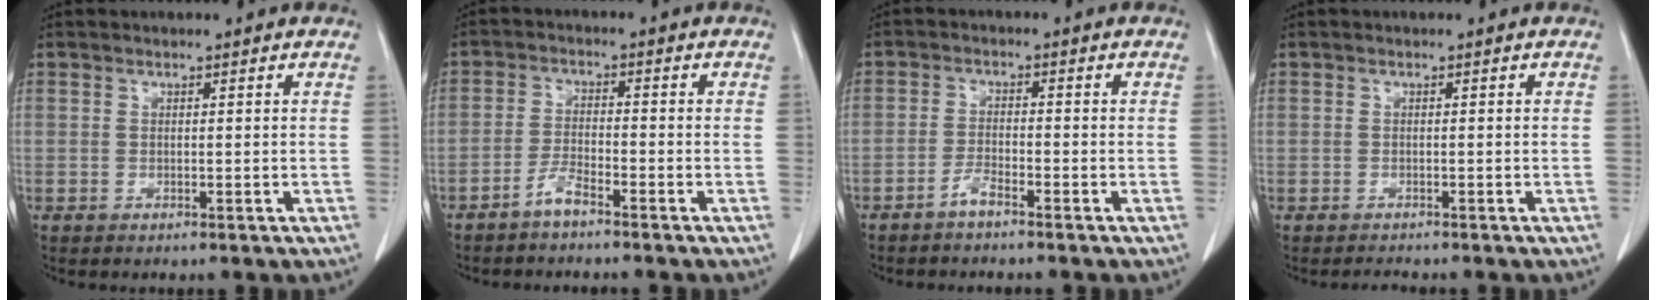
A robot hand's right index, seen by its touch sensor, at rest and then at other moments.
{"total": 3.1, "force": [-2.6, 0.2, 1.7], "torque": [-0.037, 0.001, -0.055]}
{"total": 2.4, "force": [-2.0, 0.2, 1.2], "torque": [-0.026, 0.001, -0.042]}
{"total": 1.1, "force": [-0.9, 0.4, -0.2], "torque": [-0.001, -0.004, -0.018]}